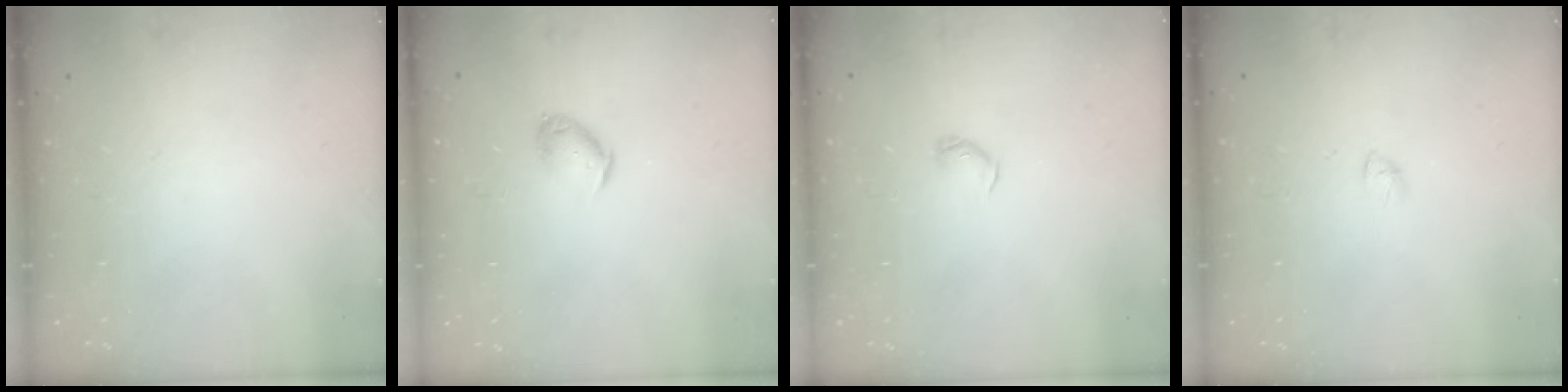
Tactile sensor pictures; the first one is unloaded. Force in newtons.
{"total": 5.6, "press": 5.6, "slide": 0.8}
{"total": 2.5, "press": 2.5, "slide": 0.4}
{"total": 1.4, "press": 1.3, "slide": 0.4}